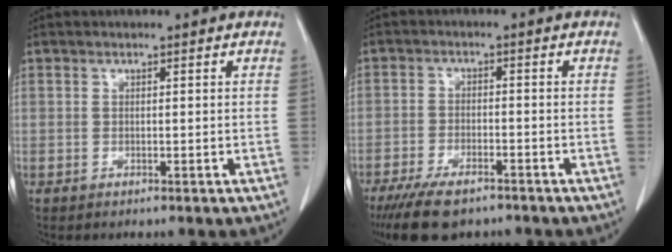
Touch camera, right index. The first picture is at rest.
{"total": 8.7, "force": [-6.5, 3.0, 5.0], "torque": [-0.082, -0.012, -0.103]}